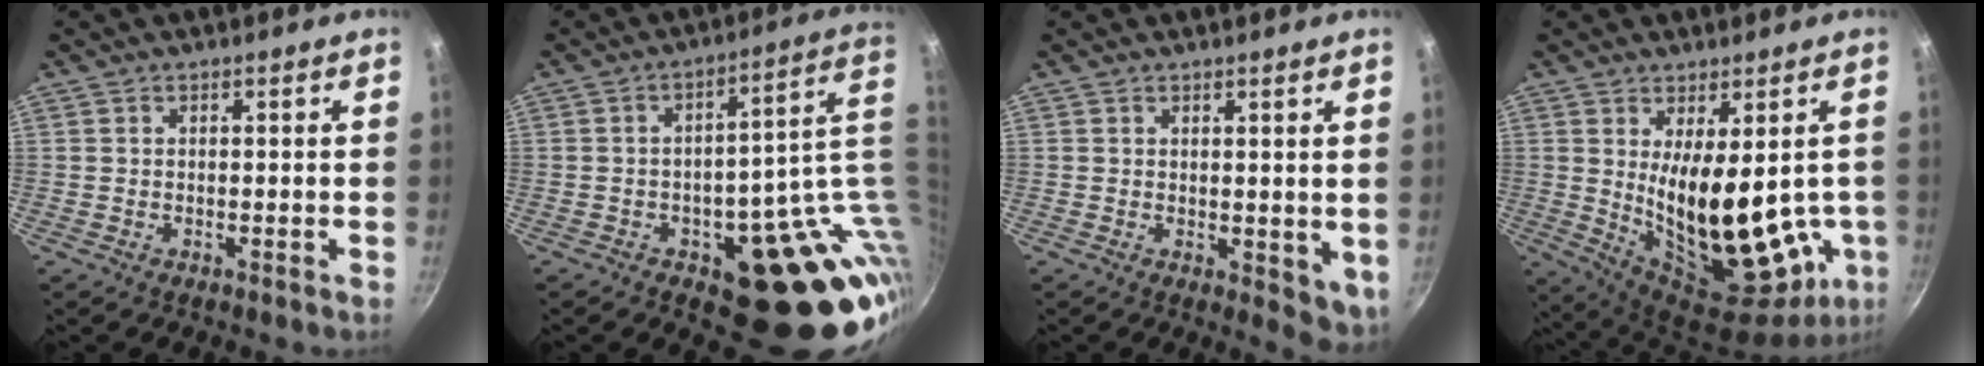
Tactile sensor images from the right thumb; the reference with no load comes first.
{"total": 22.1, "force": [-4.3, 9.2, 19.6], "torque": [-0.159, 0.044, -0.042]}
{"total": 5.0, "force": [0.1, 2.3, 4.5], "torque": [-0.044, -0.014, 0.005]}
{"total": 21.3, "force": [-2.5, 9.6, 18.9], "torque": [-0.253, -0.028, 0.001]}